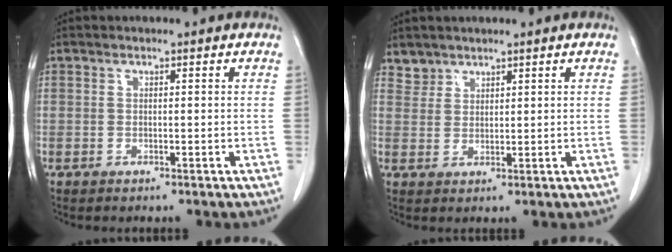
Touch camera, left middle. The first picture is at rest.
{"total": 2.4, "force": [2.0, 1.2, -0.5], "torque": [0.016, 0.007, 0.037]}